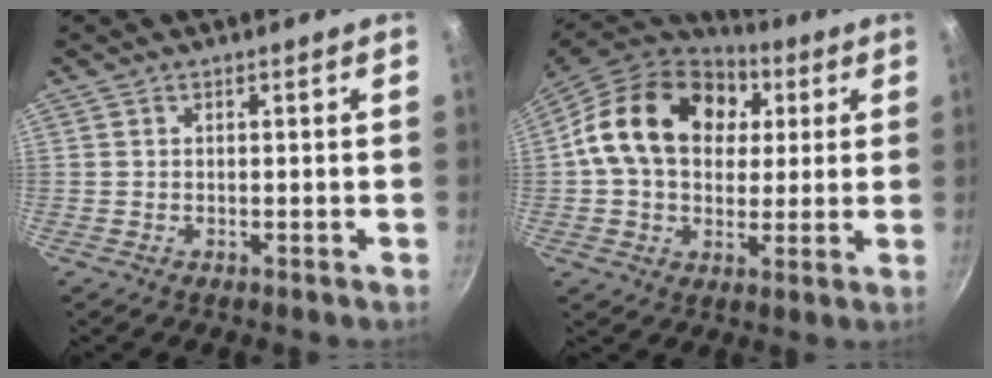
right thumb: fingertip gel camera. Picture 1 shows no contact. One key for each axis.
{"total": 20.1, "fx": 5.1, "fy": 14.8, "fz": 12.6, "tx": -0.198, "ty": 0.011, "tz": 0.074}